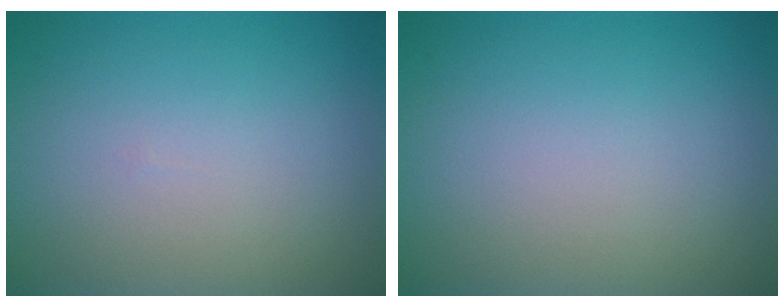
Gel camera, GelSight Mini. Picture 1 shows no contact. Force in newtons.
{"total": 0.0}